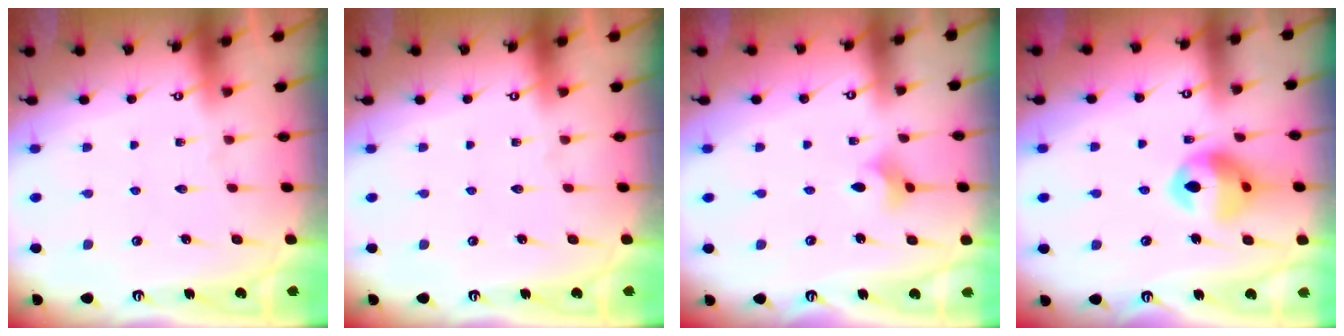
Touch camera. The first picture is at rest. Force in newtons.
{"total": 0.0}
{"total": 3.6, "press": 3.6, "slide": 0.4}
{"total": 13.5, "press": 13.4, "slide": 1.4}